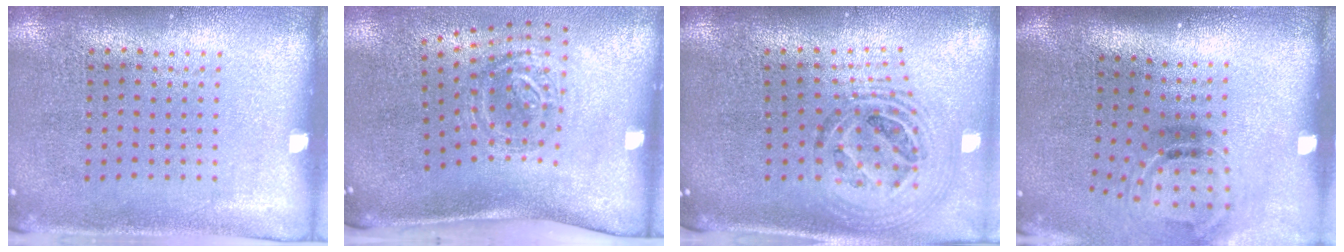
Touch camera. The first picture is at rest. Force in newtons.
{"total": 1.9, "press": 1.2, "slide": 1.5}
{"total": 1.7, "press": 1.5, "slide": 0.8}
{"total": 1.5, "press": 1.1, "slide": 1.1}